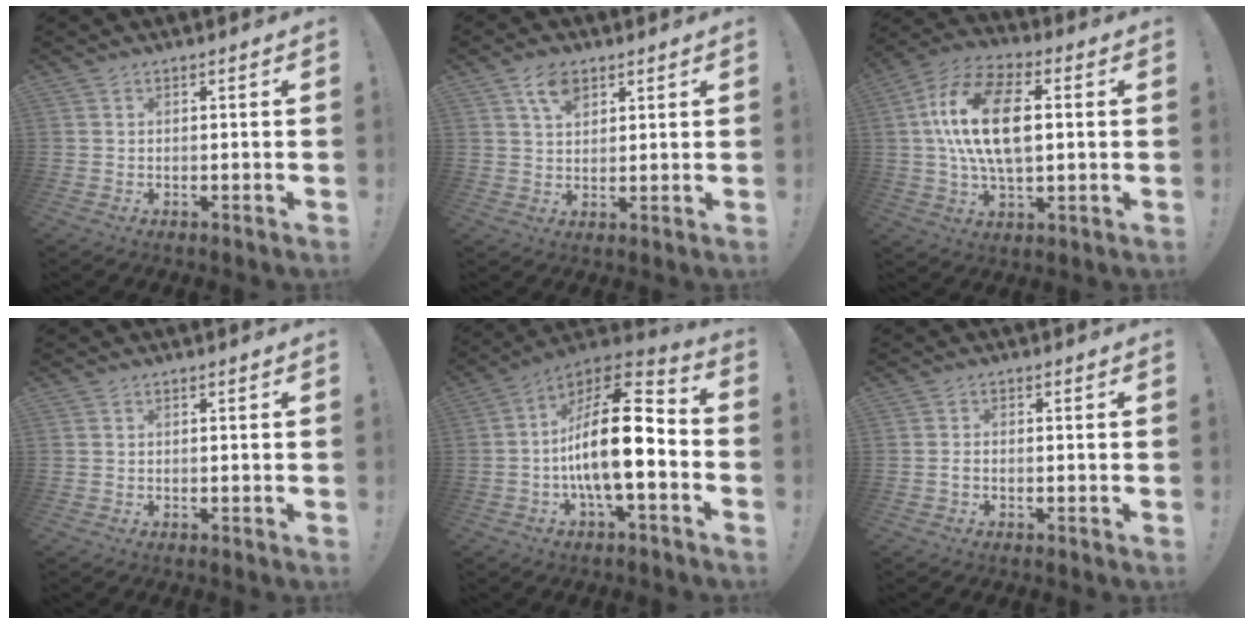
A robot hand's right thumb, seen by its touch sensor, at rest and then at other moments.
{"total": 6.5, "force": [3.8, 3.8, 3.7], "torque": [-0.067, -0.006, 0.070]}
{"total": 18.3, "force": [2.7, 10.1, 15.1], "torque": [-0.280, 0.008, 0.040]}
{"total": 0.0}
{"total": 20.0, "force": [-3.0, 7.4, 18.3], "torque": [-0.331, 0.018, -0.050]}
{"total": 1.4, "force": [-1.0, 0.4, 1.0], "torque": [-0.025, 0.006, -0.016]}